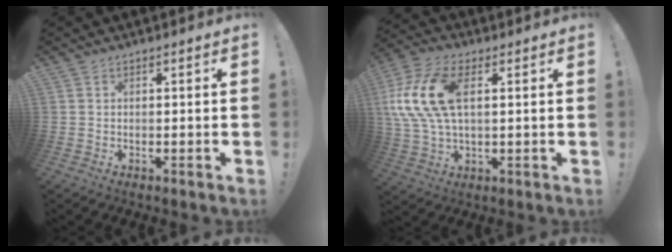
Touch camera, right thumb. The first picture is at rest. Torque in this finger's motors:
{"motor_torque": [0.02, 1.03, 1.91, 0.02, 0.56]}